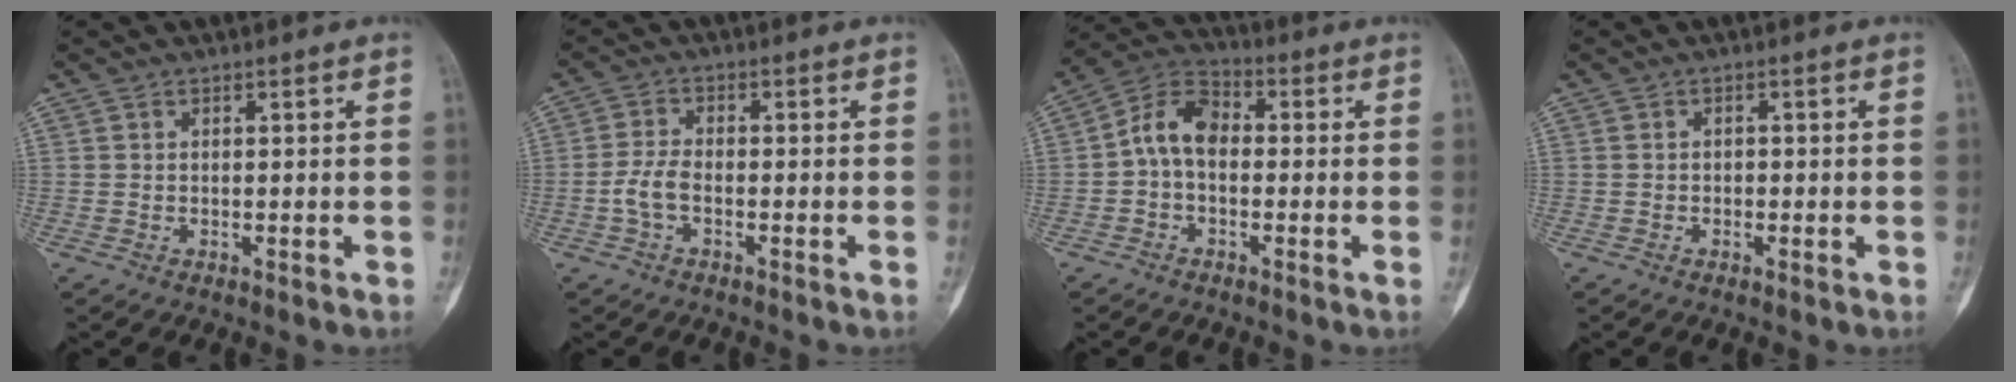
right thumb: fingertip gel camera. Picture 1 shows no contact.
{"total": 2.4, "force": [-1.1, 1.7, 1.3], "torque": [-0.045, 0.013, -0.030]}
{"total": 7.0, "force": [-0.2, 5.2, 4.6], "torque": [-0.079, 0.031, -0.023]}
{"total": 0.6, "force": [-0.3, 0.5, 0.1], "torque": [0.005, 0.002, -0.008]}